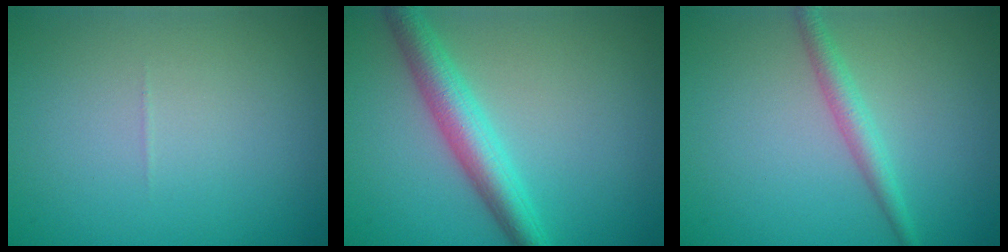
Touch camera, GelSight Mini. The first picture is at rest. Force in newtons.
{"total": 4.4, "press": 4.4, "slide": 0.1}
{"total": 2.1, "press": 2.1, "slide": 0.0}